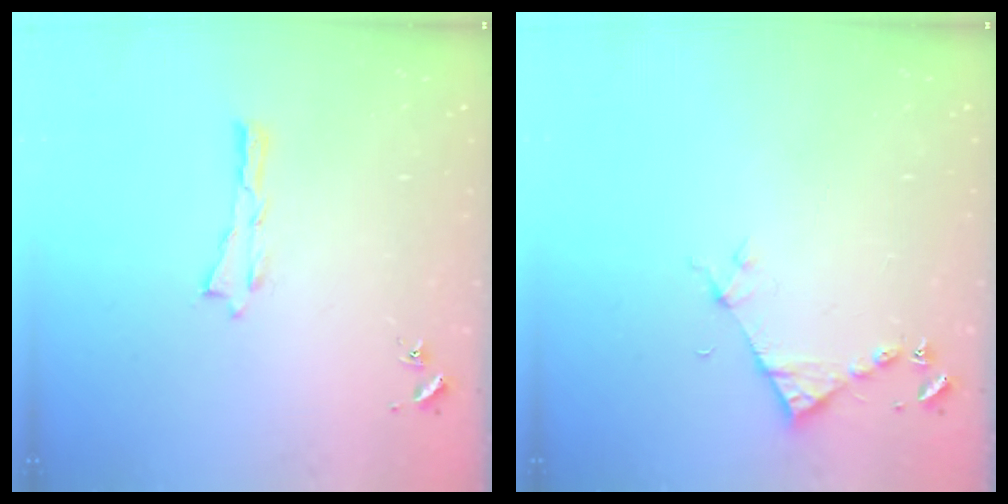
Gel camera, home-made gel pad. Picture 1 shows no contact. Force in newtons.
{"total": 4.1, "press": 4.1, "slide": 0.3}